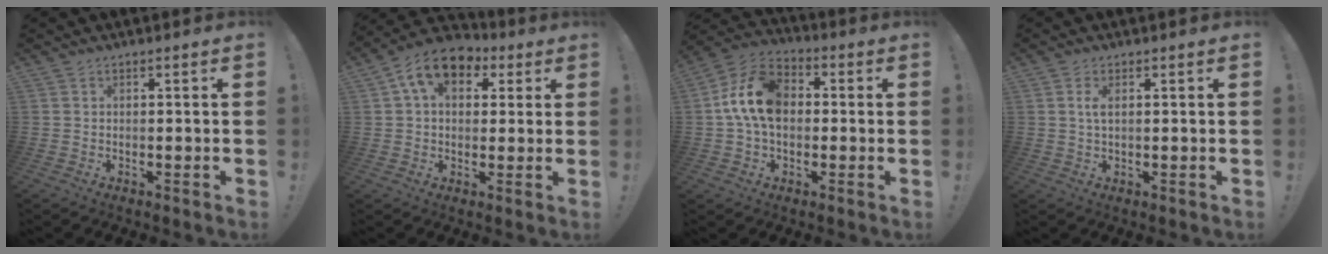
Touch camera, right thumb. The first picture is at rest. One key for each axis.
{"total": 11.6, "fx": 4.9, "fy": 7.7, "fz": 7.1, "tx": -0.114, "ty": -0.010, "tz": 0.095}
{"total": 14.8, "fx": 1.3, "fy": 10.3, "fz": 10.6, "tx": -0.190, "ty": 0.016, "tz": 0.024}
{"total": 2.1, "fx": 0.5, "fy": 1.0, "fz": 1.7, "tx": -0.033, "ty": 0.001, "tz": 0.008}